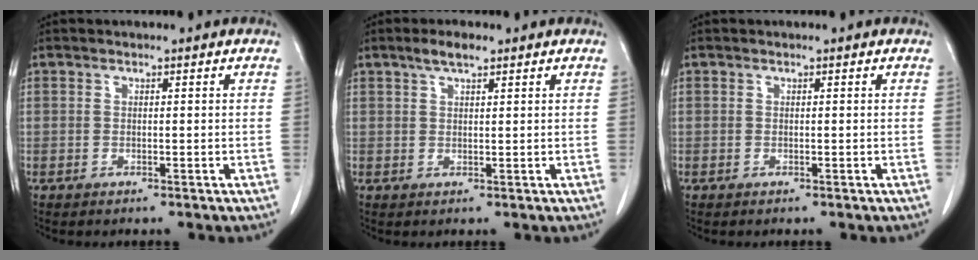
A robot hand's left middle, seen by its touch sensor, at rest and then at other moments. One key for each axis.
{"total": 2.9, "fx": 2.0, "fy": 0.7, "fz": 1.9, "tx": -0.042, "ty": 0.007, "tz": 0.038}
{"total": 0.0}